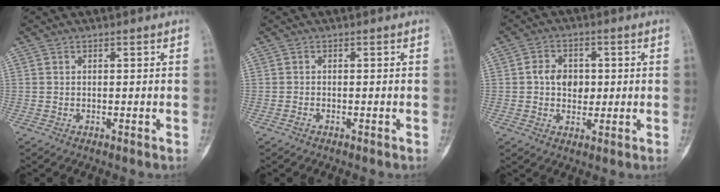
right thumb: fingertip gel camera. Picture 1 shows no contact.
{"total": 0.6, "force": [-0.4, 0.3, 0.2], "torque": [-0.008, 0.002, -0.009]}
{"total": 6.4, "force": [0.4, 4.9, 4.1], "torque": [-0.038, 0.005, 0.005]}